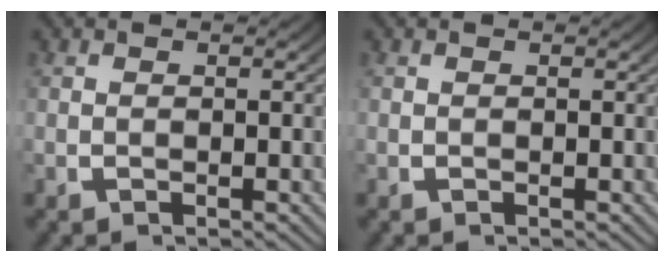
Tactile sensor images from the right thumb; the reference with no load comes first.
{"total": 0.0}